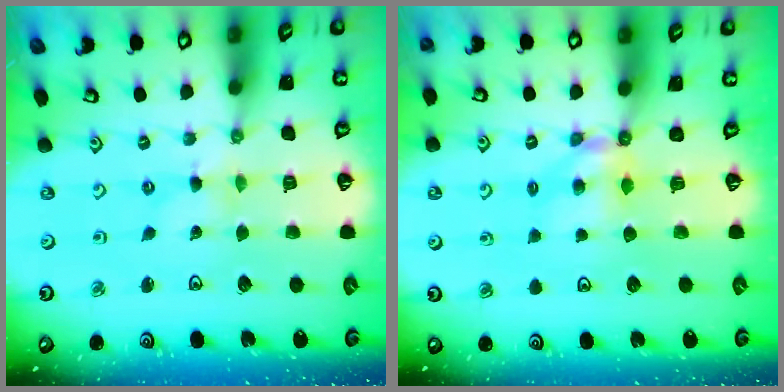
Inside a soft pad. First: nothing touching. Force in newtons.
{"total": 6.5, "press": 6.5, "slide": 0.1}